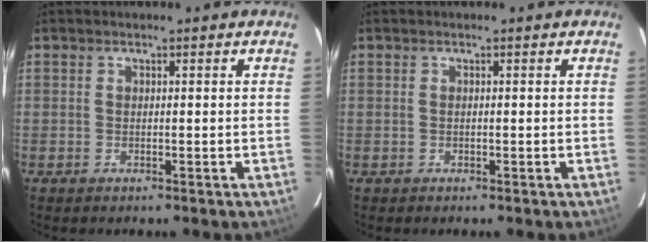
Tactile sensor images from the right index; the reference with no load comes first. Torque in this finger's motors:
{"motor_torque": [0.00, 0.00, 0.00, 0.00]}